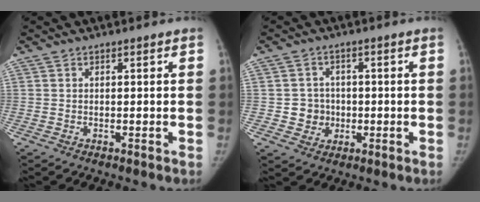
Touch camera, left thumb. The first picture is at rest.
{"total": 4.8, "force": [-0.6, 4.6, 1.0], "torque": [0.016, 0.010, -0.008]}